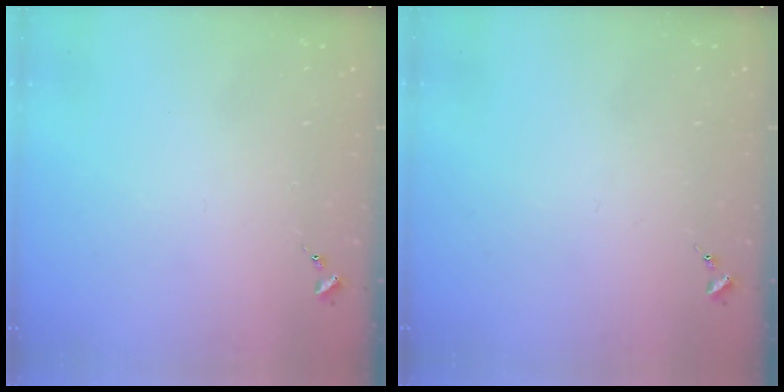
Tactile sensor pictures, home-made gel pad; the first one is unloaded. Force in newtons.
{"total": 0.0}